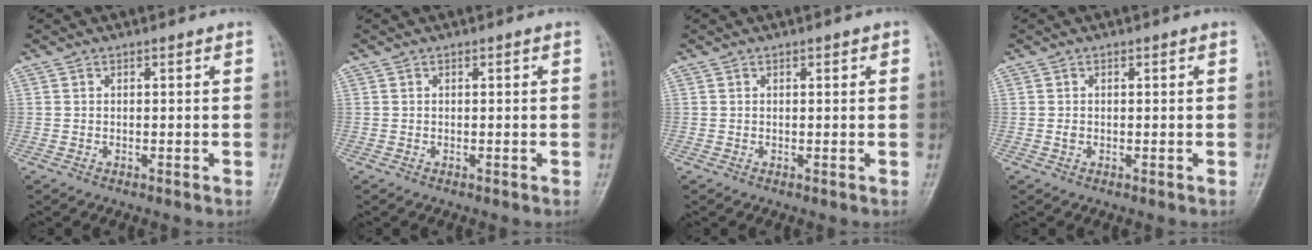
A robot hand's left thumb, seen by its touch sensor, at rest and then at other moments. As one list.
[{"total": 0.0}, {"total": 1.1, "force": [0.5, 0.5, 0.9], "torque": [-0.008, 0.001, 0.005]}, {"total": 0.9, "force": [-0.1, 0.7, 0.6], "torque": [-0.007, 0.002, -0.001]}]